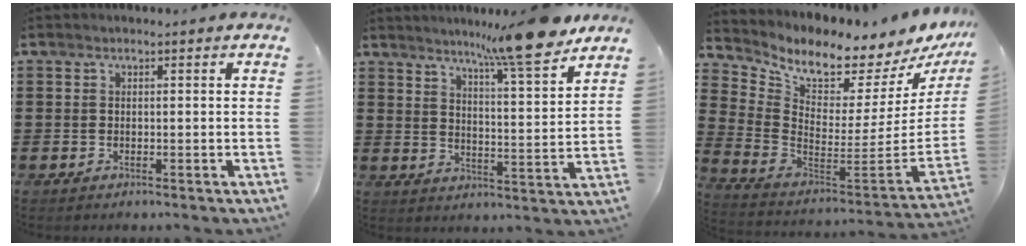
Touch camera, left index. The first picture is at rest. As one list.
[{"total": 11.0, "force": [9.5, -0.6, 5.4], "torque": [-0.093, -0.057, 0.157]}, {"total": 5.9, "force": [5.5, 1.1, 1.8], "torque": [-0.069, -0.070, 0.089]}]